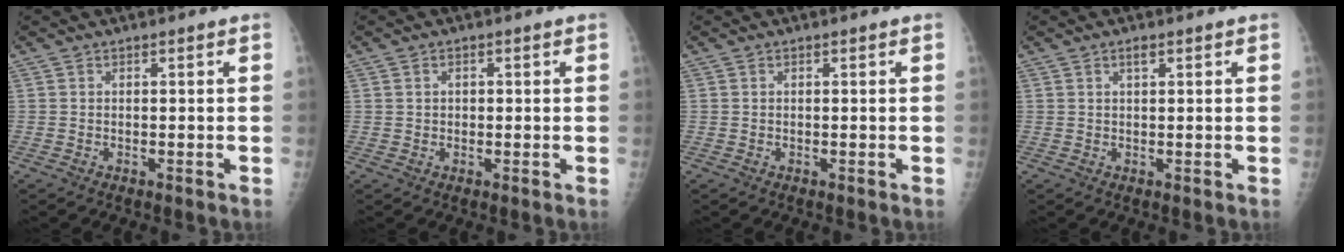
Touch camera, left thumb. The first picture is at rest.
{"total": 1.3, "force": [0.3, 1.2, 0.5], "torque": [-0.004, 0.001, 0.005]}
{"total": 0.0}
{"total": 1.5, "force": [0.9, 0.6, 1.1], "torque": [-0.016, -0.002, 0.013]}